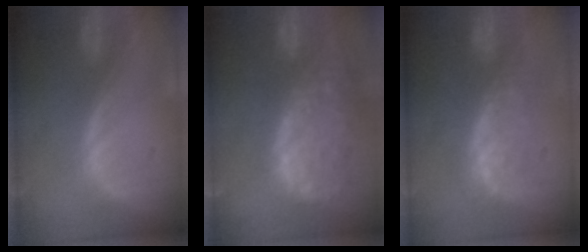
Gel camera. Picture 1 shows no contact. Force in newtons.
{"total": 14.4, "press": 11.8, "slide": 8.3}
{"total": 7.6, "press": 7.3, "slide": 1.9}